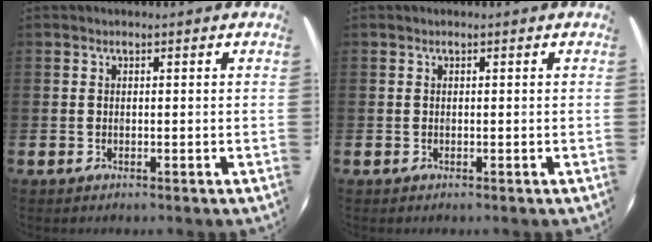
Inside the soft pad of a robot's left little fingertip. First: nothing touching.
{"total": 0.0}